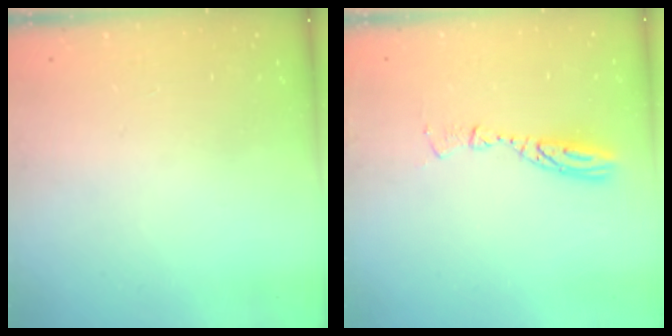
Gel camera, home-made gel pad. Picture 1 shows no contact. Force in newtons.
{"total": 8.0, "press": 8.0, "slide": 0.7}